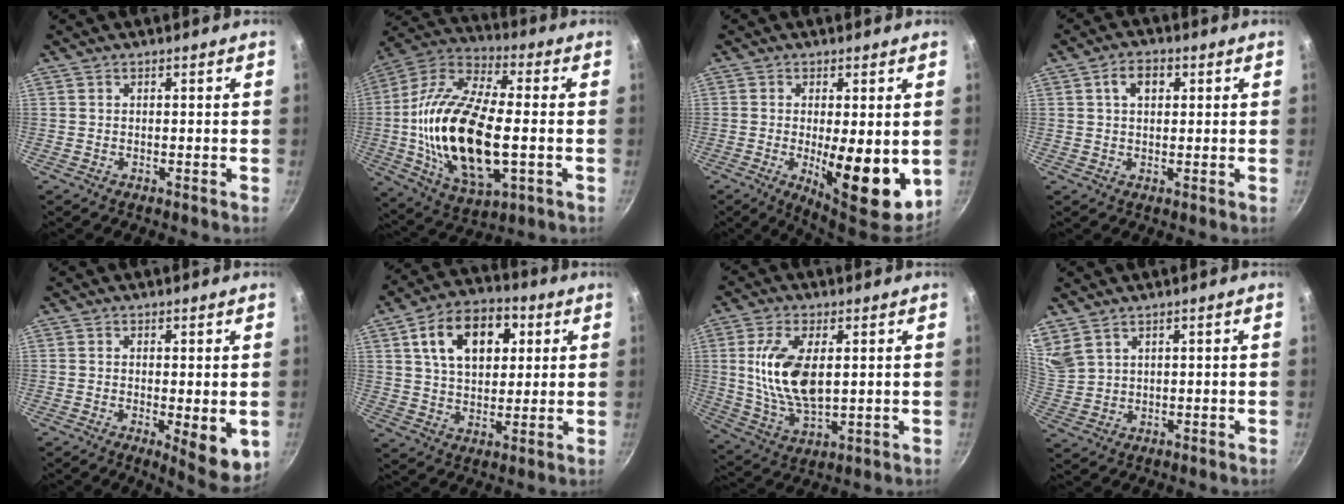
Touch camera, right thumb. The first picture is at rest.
{"total": 25.0, "force": [-2.2, 11.6, 22.1], "torque": [-0.430, 0.018, -0.047]}
{"total": 12.5, "force": [-1.7, 4.0, 11.7], "torque": [-0.152, -0.011, -0.011]}
{"total": 4.7, "force": [1.4, 3.1, 3.2], "torque": [-0.041, 0.005, 0.020]}
{"total": 7.6, "force": [-1.1, 2.4, 7.1], "torque": [-0.086, -0.013, -0.008]}
{"total": 15.3, "force": [4.8, 9.9, 10.6], "torque": [-0.138, 0.003, 0.072]}
{"total": 13.2, "force": [2.3, 6.6, 11.3], "torque": [-0.212, -0.011, 0.050]}
{"total": 6.0, "force": [4.6, 2.8, 2.7], "torque": [-0.048, -0.014, 0.103]}